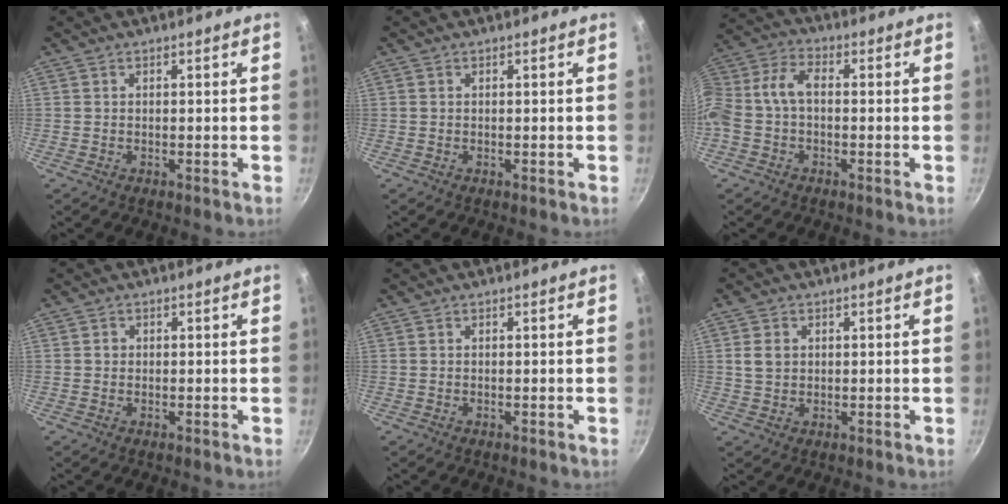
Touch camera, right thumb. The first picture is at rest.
{"total": 0.0}
{"total": 10.0, "force": [-1.3, 6.6, 7.4], "torque": [-0.150, 0.042, -0.043]}
{"total": 0.9, "force": [0.1, 0.9, 0.3], "torque": [-0.001, 0.002, 0.000]}
{"total": 0.0}
{"total": 3.5, "force": [0.8, 2.7, 2.1], "torque": [-0.033, 0.001, 0.016]}